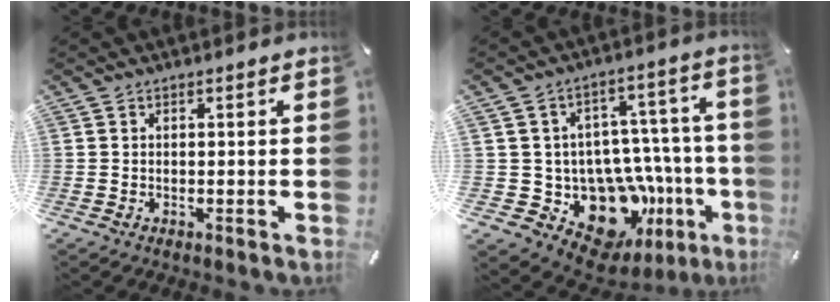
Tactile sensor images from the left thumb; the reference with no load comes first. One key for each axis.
{"total": 17.6, "fx": -7.1, "fy": 12.7, "fz": 9.9, "tx": -0.134, "ty": 0.026, "tz": -0.082}